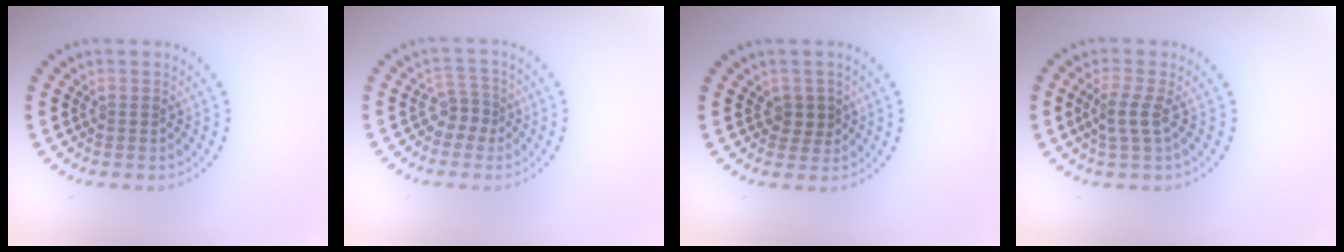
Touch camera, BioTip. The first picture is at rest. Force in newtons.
{"total": 1.9, "press": 1.3, "slide": 1.4}
{"total": 1.7, "press": 1.5, "slide": 0.9}
{"total": 2.1, "press": 1.5, "slide": 1.4}